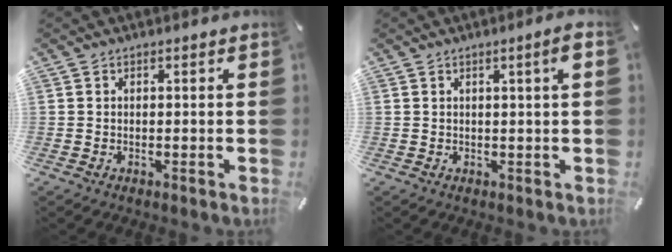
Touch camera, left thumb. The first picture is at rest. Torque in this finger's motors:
{"motor_torque": [-0.06, -0.02, 0.23, -0.25, 0.06]}